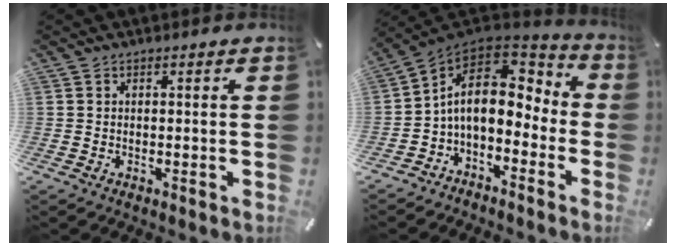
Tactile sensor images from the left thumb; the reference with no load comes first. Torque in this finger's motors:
{"motor_torque": [0.45, 1.50, 0.60, -0.11, 0.48]}